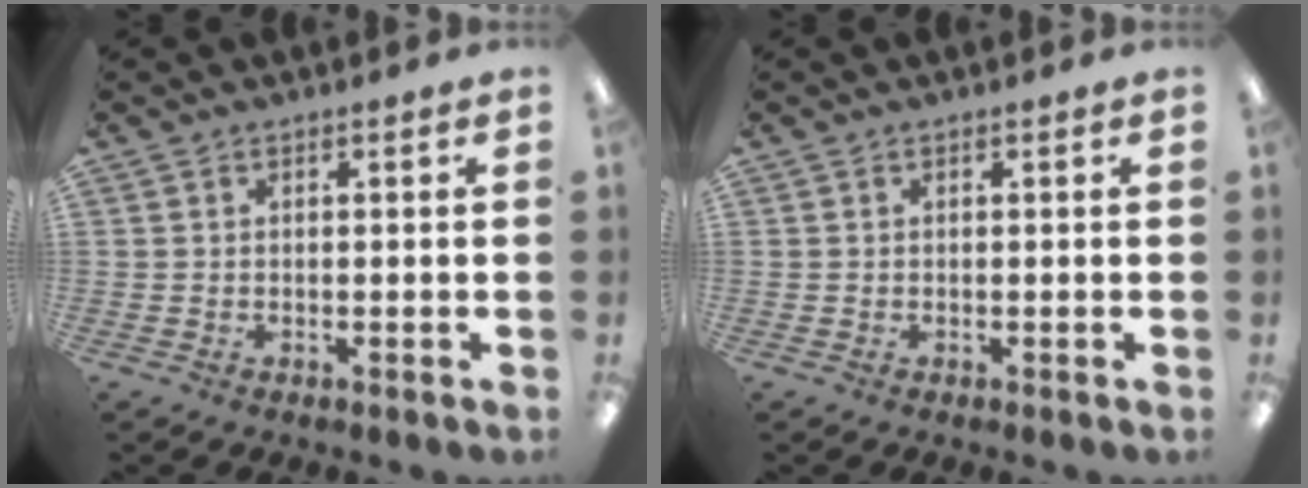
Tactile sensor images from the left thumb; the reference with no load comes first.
{"total": 0.0}